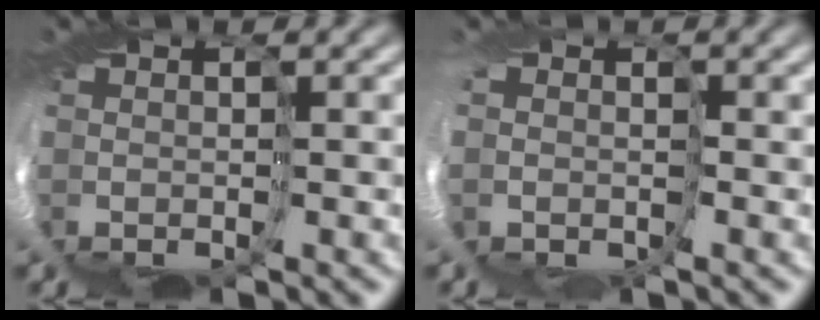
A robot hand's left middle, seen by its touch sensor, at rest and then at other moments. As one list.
[{"total": 3.0, "force": [-1.4, 2.5, 1.0], "torque": [-0.030, -0.016, -0.022]}]